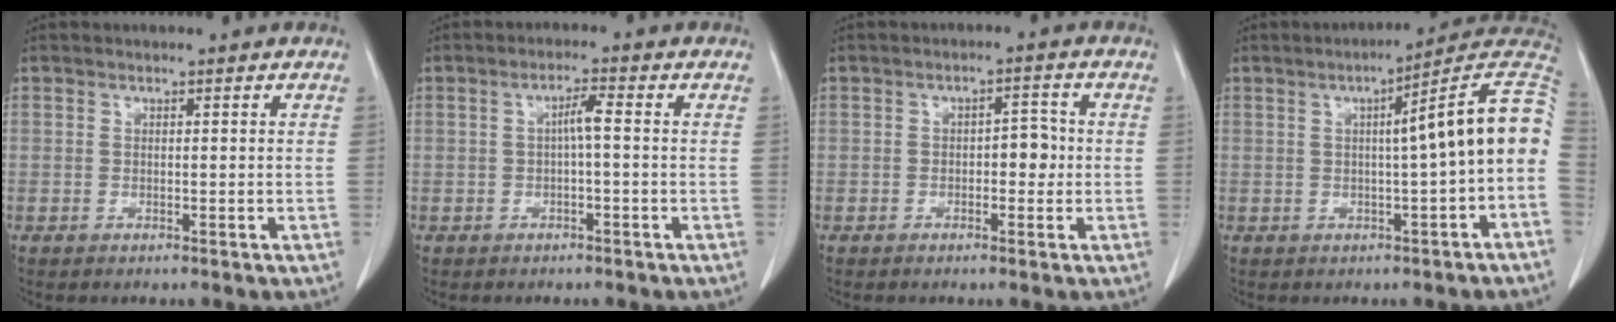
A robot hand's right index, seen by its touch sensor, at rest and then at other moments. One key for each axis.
{"total": 2.5, "fx": 0.0, "fy": 0.1, "fz": 2.5, "tx": -0.047, "ty": 0.007, "tz": 0.001}
{"total": 3.2, "fx": -0.4, "fy": 1.7, "fz": 2.7, "tx": -0.030, "ty": 0.010, "tz": -0.006}
{"total": 11.5, "fx": 0.3, "fy": -0.3, "fz": 11.5, "tx": -0.146, "ty": 0.033, "tz": -0.004}